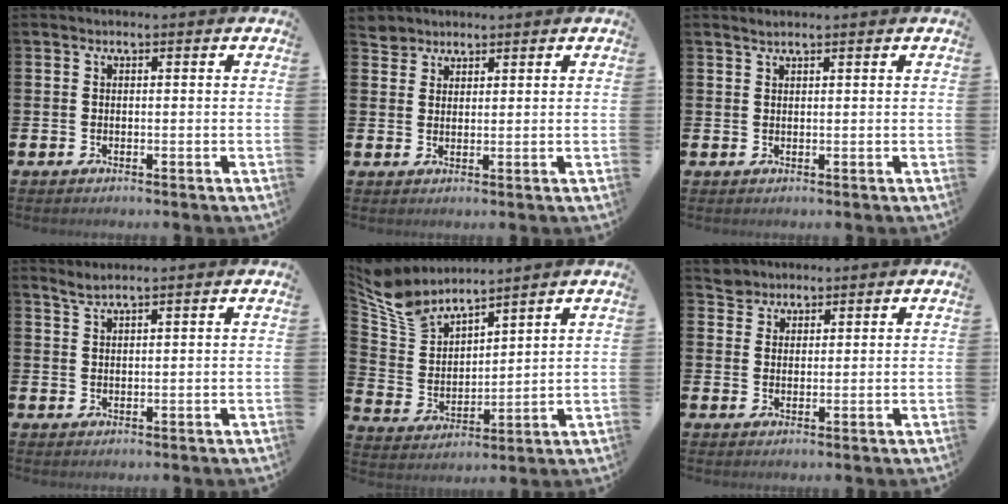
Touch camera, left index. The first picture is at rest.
{"total": 2.9, "force": [2.6, 1.0, -0.4], "torque": [0.008, -0.007, 0.050]}
{"total": 1.0, "force": [1.0, 0.0, 0.3], "torque": [-0.007, -0.001, 0.018]}
{"total": 2.0, "force": [1.9, -0.1, 0.5], "torque": [-0.020, 0.002, 0.037]}
{"total": 7.5, "force": [6.9, 2.2, 2.0], "torque": [-0.080, -0.033, 0.125]}
{"total": 3.4, "force": [3.2, 1.1, -0.6], "torque": [0.007, -0.009, 0.060]}